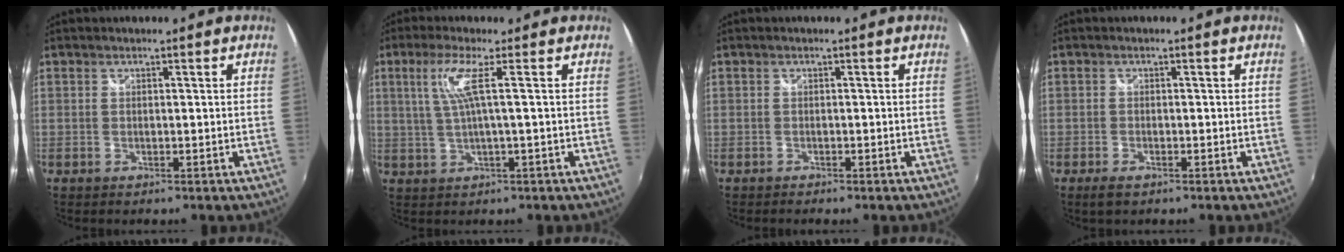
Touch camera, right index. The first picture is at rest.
{"total": 5.2, "force": [1.3, -0.8, 5.0], "torque": [-0.095, 0.002, 0.034]}
{"total": 1.0, "force": [-0.9, 0.3, 0.3], "torque": [-0.010, -0.006, -0.017]}
{"total": 2.3, "force": [-1.6, 1.0, 1.4], "torque": [-0.031, -0.008, -0.031]}